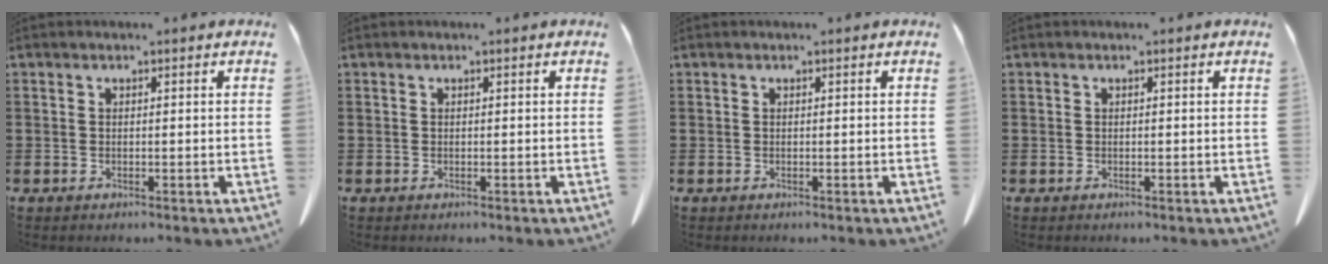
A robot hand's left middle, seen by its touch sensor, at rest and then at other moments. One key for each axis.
{"total": 0.0}
{"total": 0.0}
{"total": 0.0}